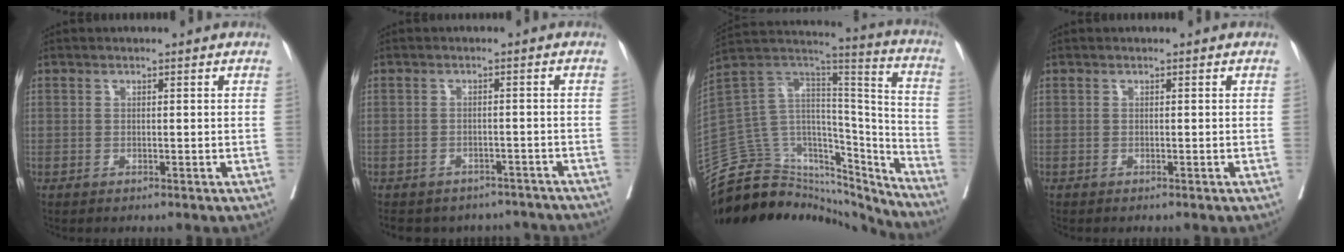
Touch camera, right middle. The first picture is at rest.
{"total": 13.4, "force": [-11.7, 5.8, 2.8], "torque": [-0.061, 0.013, -0.130]}
{"total": 30.0, "force": [-27.3, 8.6, 9.0], "torque": [-0.158, 0.038, -0.419]}
{"total": 0.0}